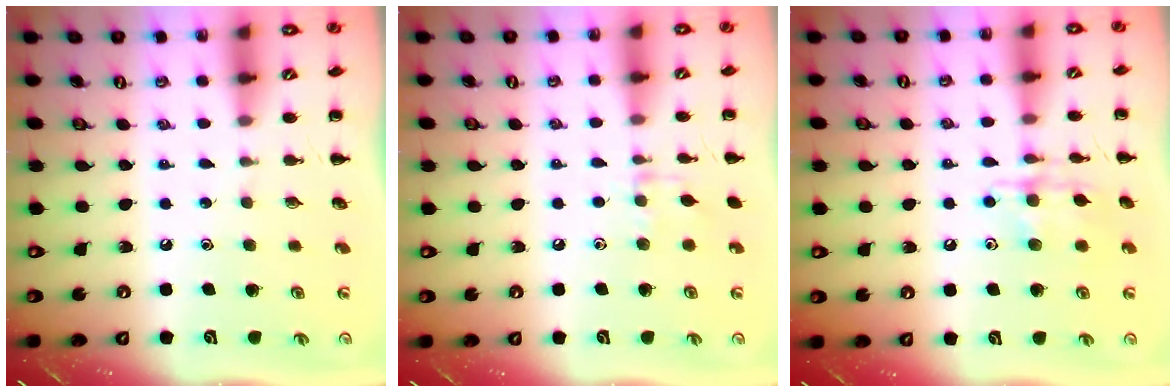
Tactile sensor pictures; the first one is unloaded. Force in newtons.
{"total": 6.3, "press": 6.1, "slide": 1.6}
{"total": 10.8, "press": 10.7, "slide": 0.7}